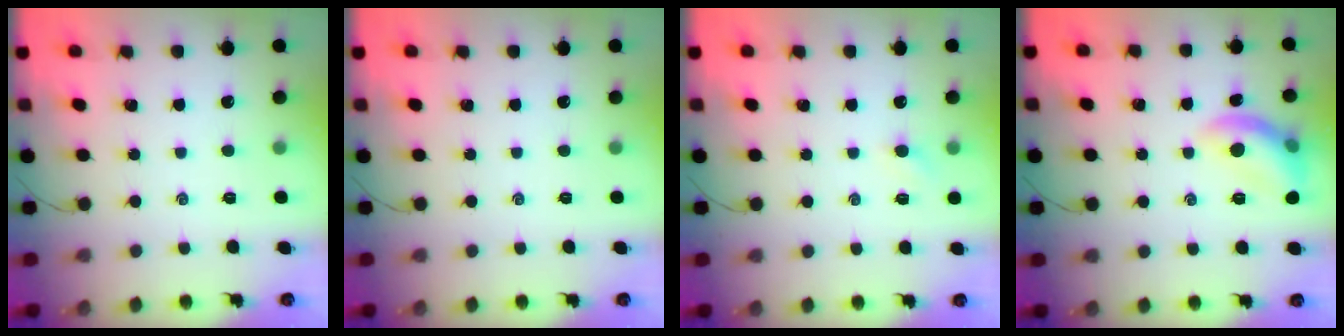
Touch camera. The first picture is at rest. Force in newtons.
{"total": 0.0}
{"total": 3.2, "press": 3.0, "slide": 0.9}
{"total": 11.2, "press": 11.1, "slide": 0.4}